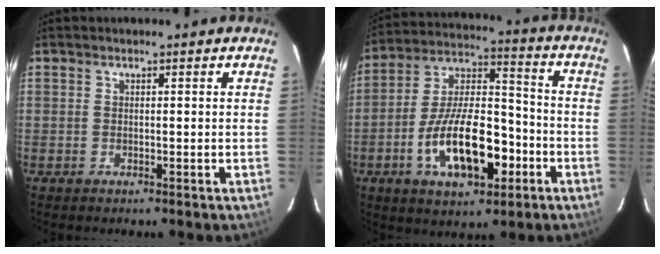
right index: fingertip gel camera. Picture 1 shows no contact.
{"total": 17.6, "force": [-6.7, 7.8, 14.3], "torque": [-0.270, 0.011, -0.106]}